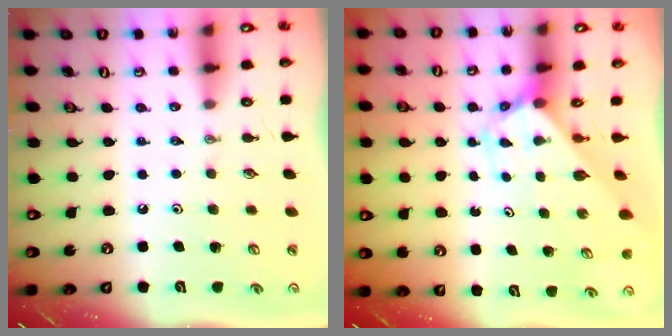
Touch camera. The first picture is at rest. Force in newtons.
{"total": 2.5, "press": 2.5, "slide": 0.2}